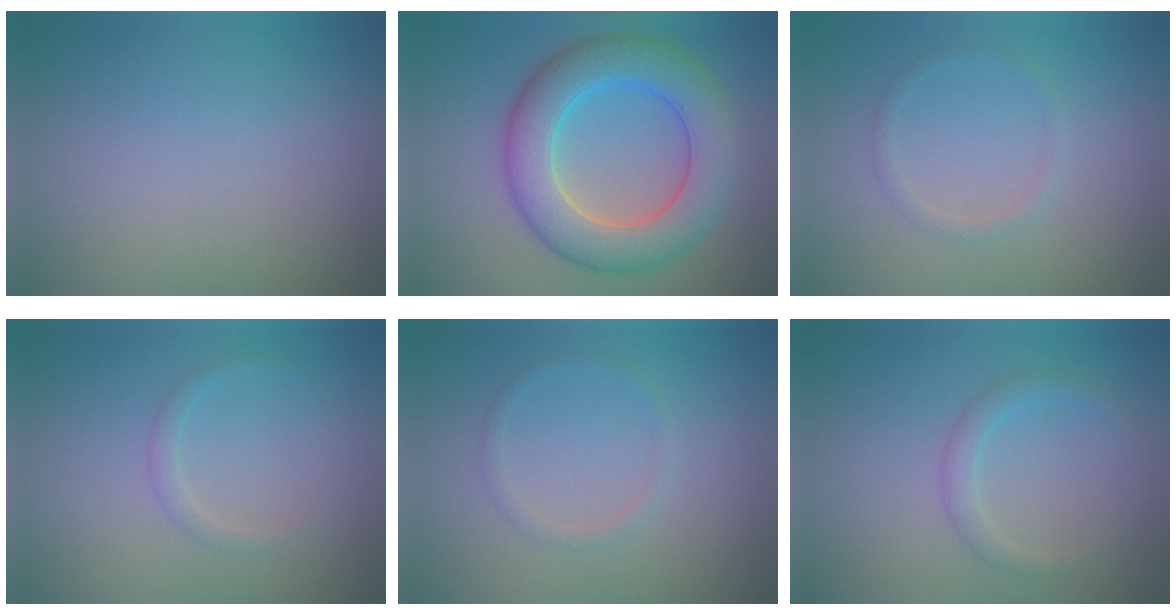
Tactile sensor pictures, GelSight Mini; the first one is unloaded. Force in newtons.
{"total": 8.1, "press": 8.1, "slide": 0.3}
{"total": 1.0, "press": 1.0, "slide": 0.1}
{"total": 1.0, "press": 1.0, "slide": 0.1}
{"total": 1.0, "press": 1.0, "slide": 0.1}
{"total": 1.7, "press": 1.7, "slide": 0.1}